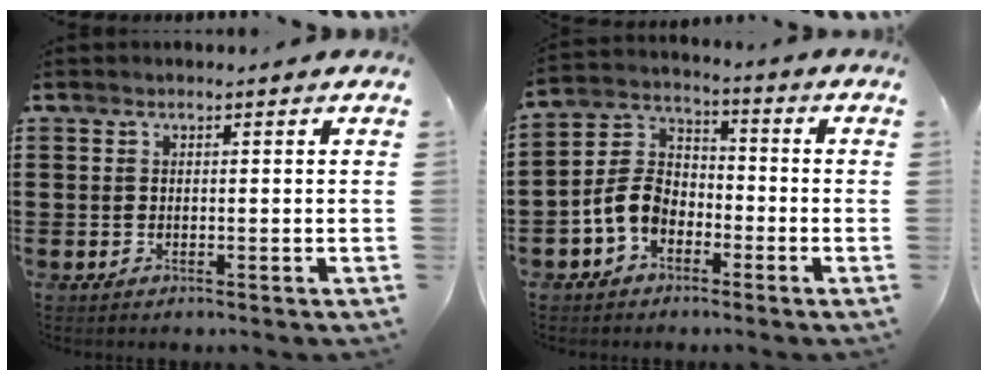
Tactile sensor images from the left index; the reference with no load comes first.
{"total": 6.7, "force": [-3.1, 4.8, 3.5], "torque": [-0.104, 0.007, -0.070]}